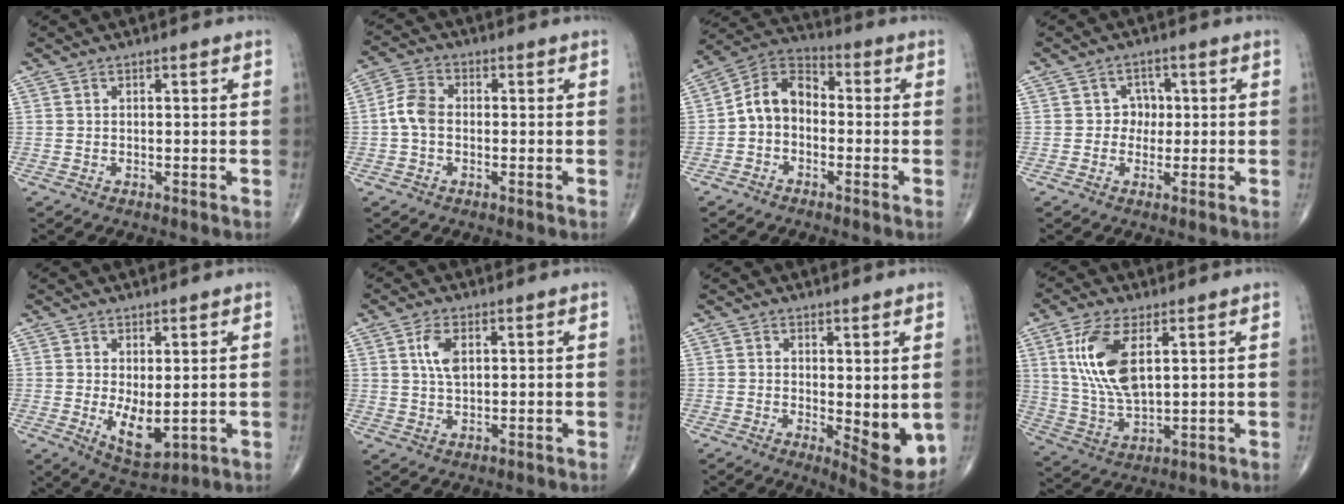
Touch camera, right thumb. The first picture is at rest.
{"total": 5.1, "force": [-0.6, 3.6, 3.7], "torque": [-0.072, 0.016, -0.022]}
{"total": 8.6, "force": [-1.4, 6.4, 5.6], "torque": [-0.082, 0.036, -0.045]}
{"total": 3.4, "force": [0.1, 3.1, 1.3], "torque": [0.009, 0.009, -0.007]}
{"total": 6.5, "force": [-0.2, 3.0, 5.8], "torque": [-0.084, -0.019, 0.013]}
{"total": 4.7, "force": [1.5, 2.3, 3.8], "torque": [-0.076, -0.002, 0.030]}
{"total": 8.6, "force": [-0.5, 3.1, 7.9], "torque": [-0.092, -0.023, 0.004]}
{"total": 12.5, "force": [4.1, 5.5, 10.5], "torque": [-0.220, -0.016, 0.088]}